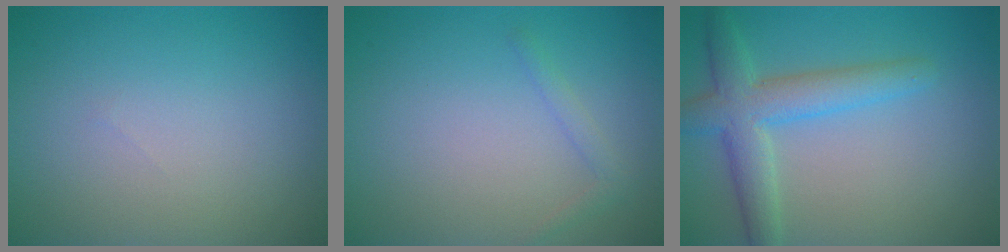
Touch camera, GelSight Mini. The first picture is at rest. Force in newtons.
{"total": 1.1, "press": 1.1, "slide": 0.1}
{"total": 4.7, "press": 4.7, "slide": 0.3}